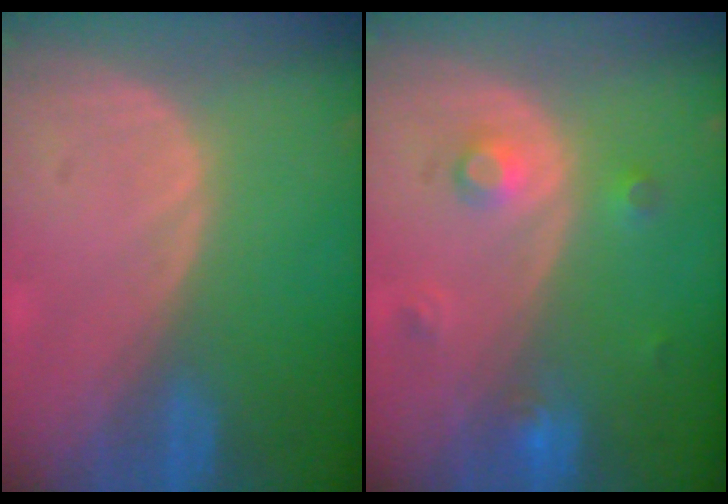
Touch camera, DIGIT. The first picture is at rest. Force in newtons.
{"total": 3.4, "press": 3.0, "slide": 1.6}